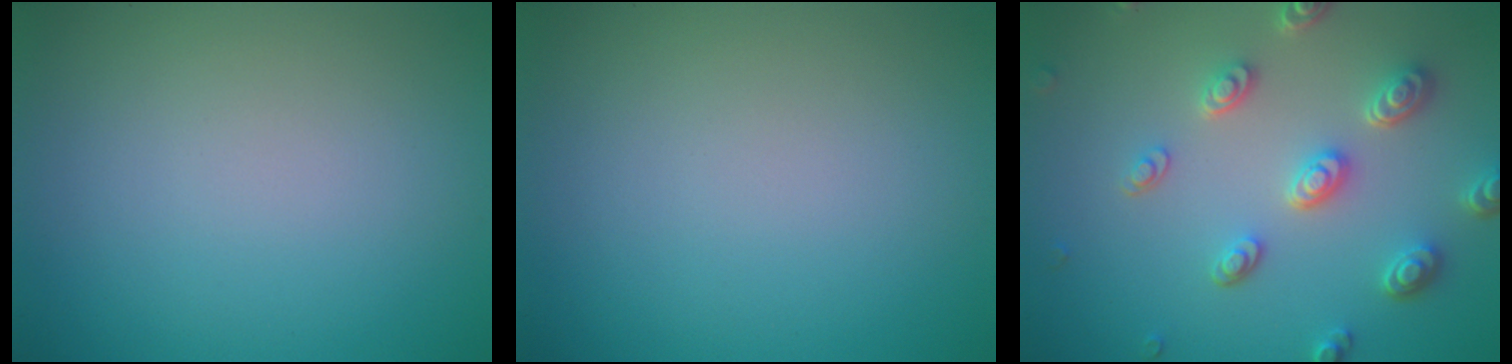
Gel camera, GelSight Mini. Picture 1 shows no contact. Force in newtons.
{"total": 0.0}
{"total": 4.8, "press": 3.7, "slide": 3.0}